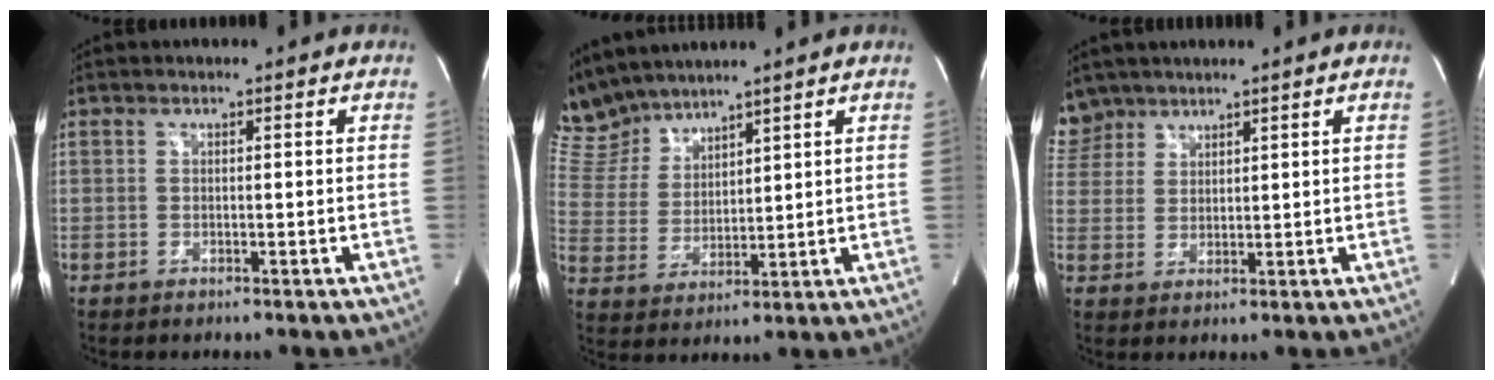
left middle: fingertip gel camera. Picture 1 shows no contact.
{"total": 8.5, "force": [8.3, 1.7, 0.9], "torque": [-0.042, 0.017, 0.187]}
{"total": 4.6, "force": [3.9, 2.4, -0.3], "torque": [0.010, 0.010, 0.083]}